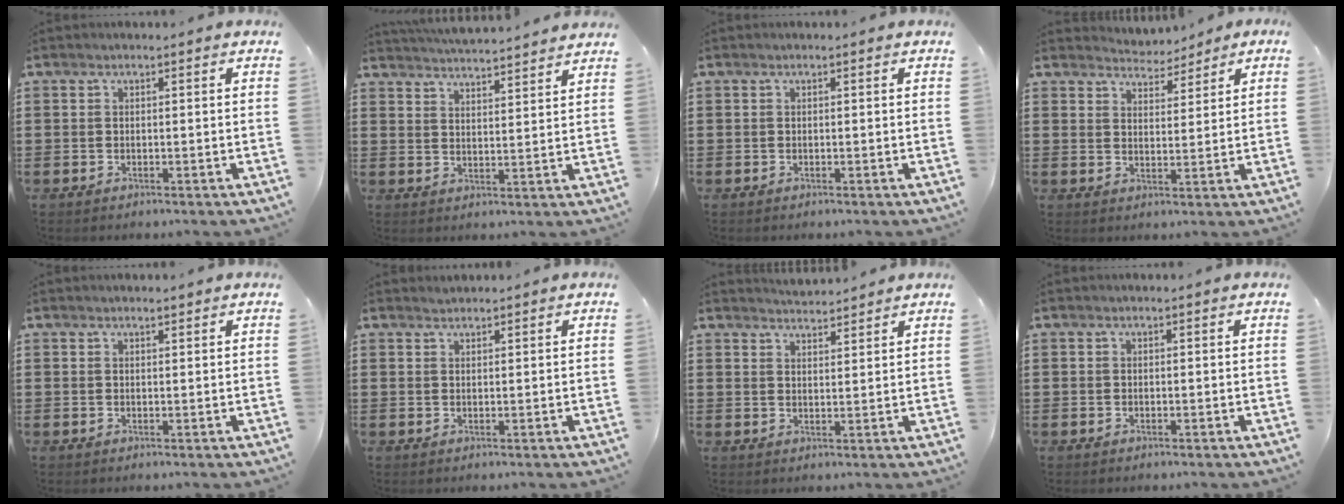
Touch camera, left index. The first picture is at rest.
{"total": 4.3, "force": [4.3, -0.3, 0.4], "torque": [-0.024, -0.027, 0.075]}
{"total": 0.0}
{"total": 3.6, "force": [3.6, 0.4, 0.1], "torque": [-0.012, -0.013, 0.067]}
{"total": 1.0, "force": [0.9, 0.1, 0.4], "torque": [-0.010, 0.001, 0.016]}
{"total": 0.9, "force": [0.9, 0.2, 0.0], "torque": [-0.002, 0.000, 0.019]}
{"total": 2.7, "force": [2.7, 0.1, 0.0], "torque": [-0.007, -0.006, 0.052]}
{"total": 0.0}